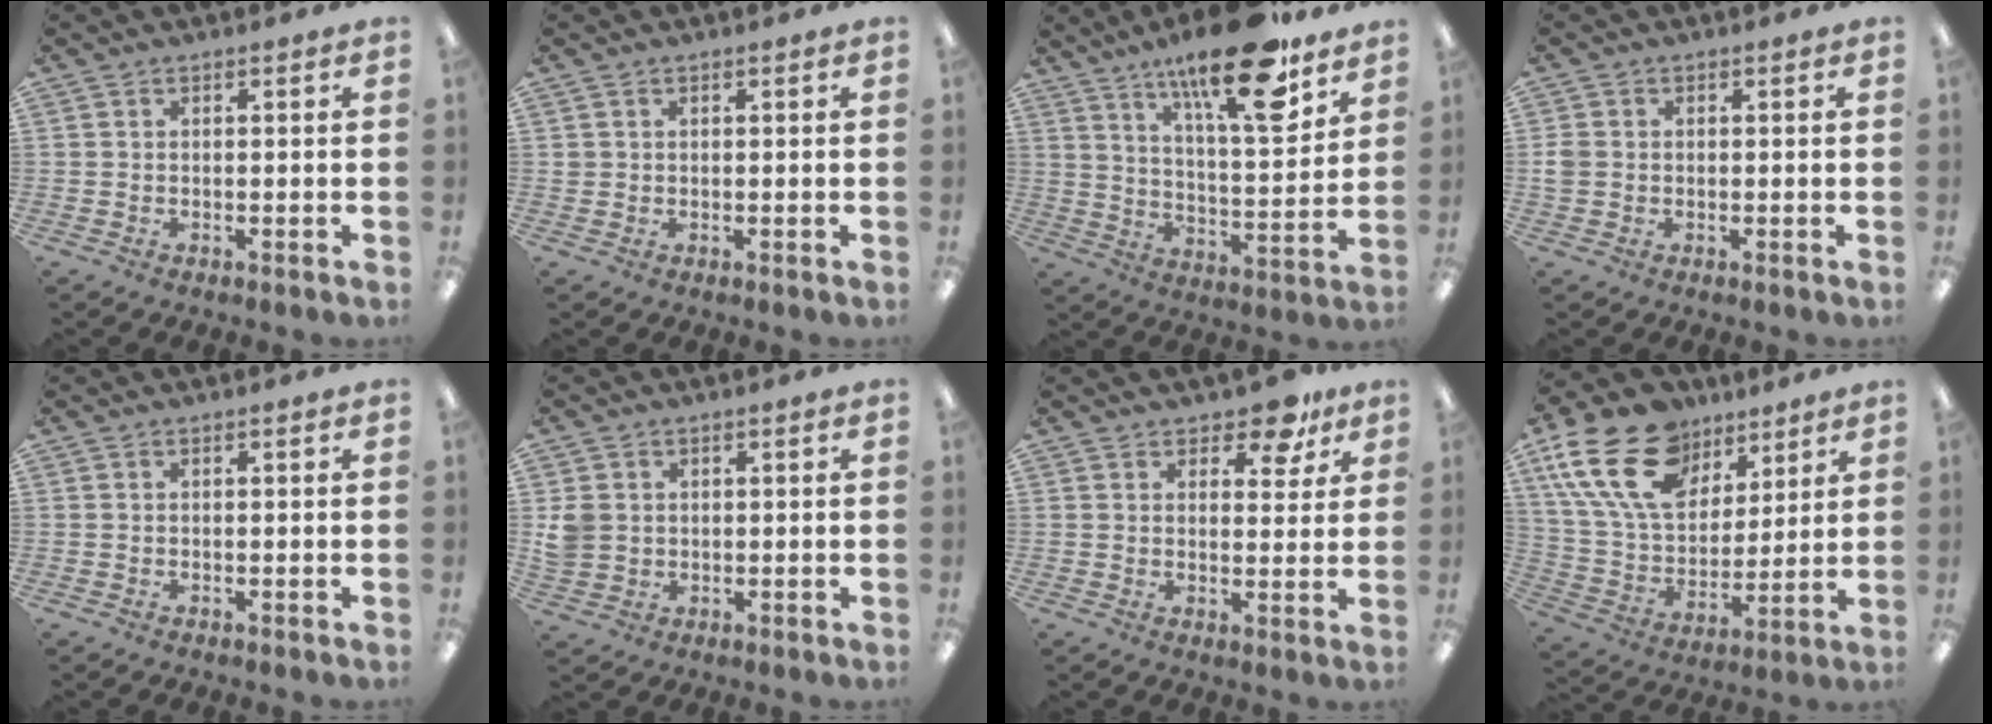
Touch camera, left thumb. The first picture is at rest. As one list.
[{"total": 1.0, "force": [0.4, 0.9, 0.1], "torque": [-0.002, 0.004, 0.006]}, {"total": 21.9, "force": [14.9, 6.5, 14.7], "torque": [-0.224, -0.087, 0.237]}, {"total": 2.4, "force": [0.0, 2.1, 1.1], "torque": [-0.020, 0.006, -0.001]}, {"total": 0.0}, {"total": 4.4, "force": [0.8, 4.1, 1.4], "torque": [-0.024, 0.006, 0.017]}, {"total": 7.5, "force": [5.5, 3.5, 3.6], "torque": [-0.028, -0.032, 0.092]}, {"total": 21.8, "force": [11.7, 13.9, 12.0], "torque": [-0.240, -0.044, 0.216]}]